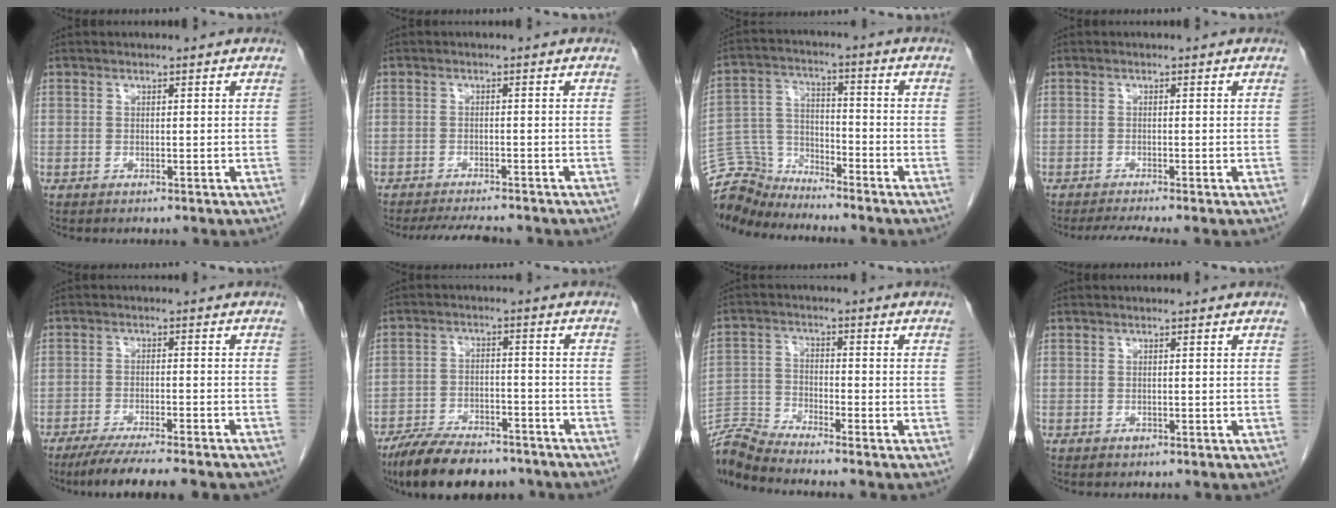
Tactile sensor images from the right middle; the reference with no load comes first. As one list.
[{"total": 6.5, "force": [-5.9, 0.7, 2.6], "torque": [-0.038, -0.014, -0.090]}, {"total": 8.5, "force": [-8.3, 1.7, 0.1], "torque": [-0.011, 0.010, -0.164]}, {"total": 3.1, "force": [-2.9, -0.8, 0.7], "torque": [-0.021, -0.020, -0.051]}, {"total": 12.7, "force": [-10.8, 1.0, 6.7], "torque": [-0.088, -0.022, -0.157]}, {"total": 13.7, "force": [-11.2, 4.5, 6.4], "torque": [-0.098, -0.003, -0.175]}, {"total": 7.0, "force": [-6.8, -1.5, 0.8], "torque": [-0.023, -0.009, -0.135]}, {"total": 0.6, "force": [-0.4, 0.3, 0.3], "torque": [-0.006, 0.001, -0.004]}]